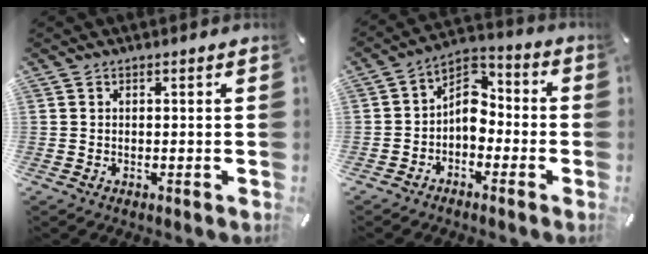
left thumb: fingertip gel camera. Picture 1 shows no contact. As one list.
[{"total": 7.3, "force": [-2.2, 5.6, 4.1], "torque": [-0.079, 0.012, -0.046]}]